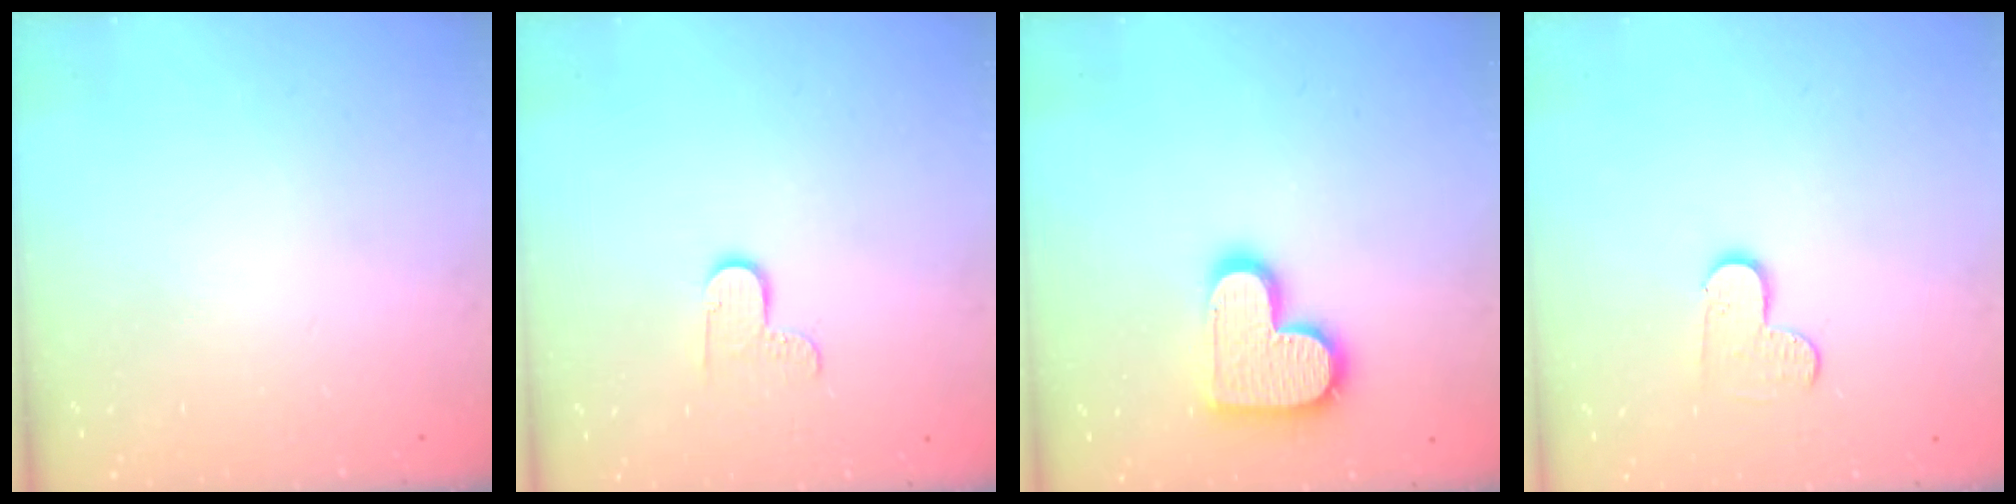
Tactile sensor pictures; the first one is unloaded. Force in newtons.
{"total": 6.0, "press": 6.0, "slide": 0.4}
{"total": 15.1, "press": 15.1, "slide": 1.1}
{"total": 4.8, "press": 4.8, "slide": 0.5}